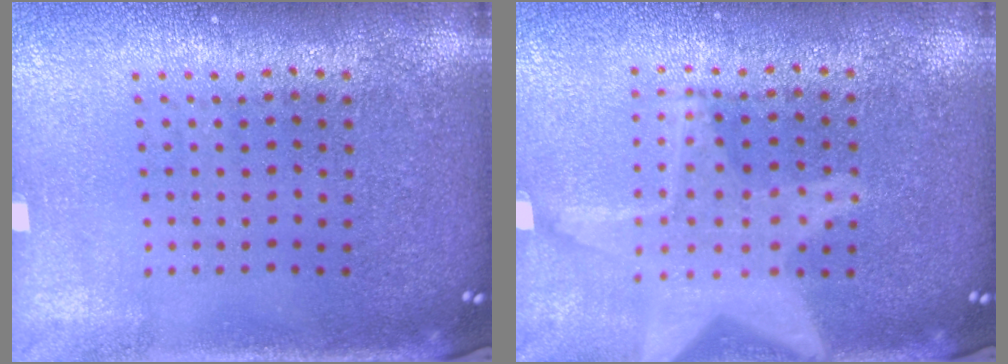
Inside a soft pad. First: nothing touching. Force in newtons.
{"total": 2.9, "press": 2.9, "slide": 0.2}